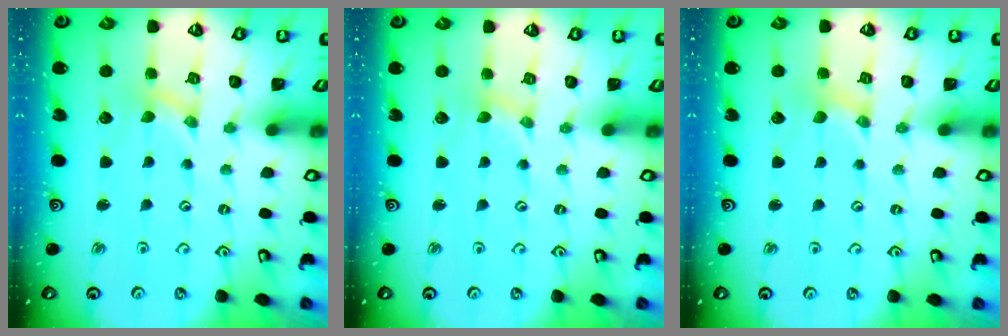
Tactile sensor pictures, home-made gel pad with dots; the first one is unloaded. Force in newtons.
{"total": 0.0}
{"total": 0.0}